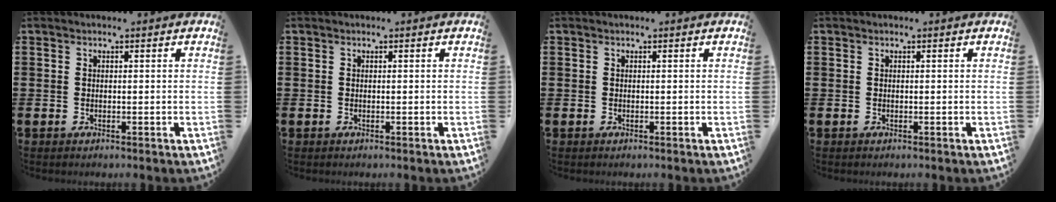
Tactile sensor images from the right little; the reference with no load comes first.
{"total": 0.0}
{"total": 0.0}
{"total": 0.0}